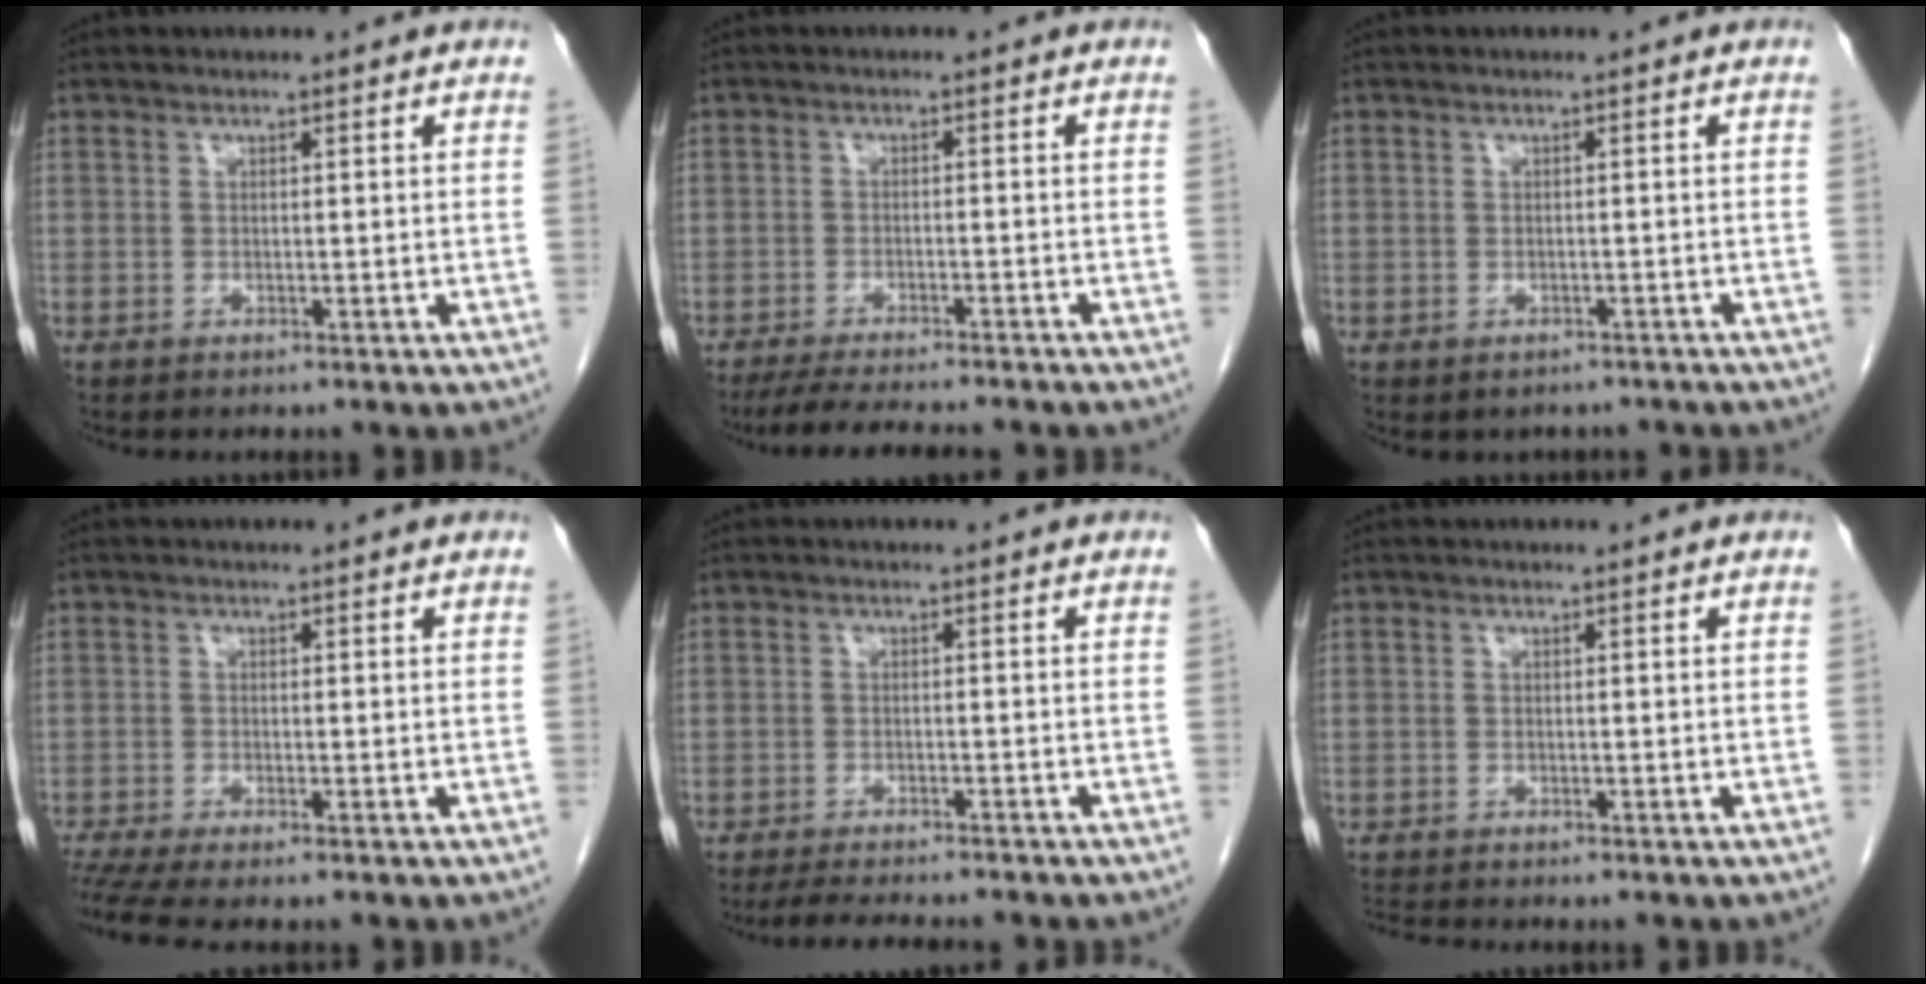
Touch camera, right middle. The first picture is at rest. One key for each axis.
{"total": 9.7, "fx": -8.4, "fy": 1.0, "fz": 4.6, "tx": -0.066, "ty": -0.018, "tz": -0.126}
{"total": 2.8, "fx": -2.3, "fy": 1.5, "fz": 0.5, "tx": -0.006, "ty": 0.005, "tz": -0.027}
{"total": 5.2, "fx": -4.2, "fy": 0.3, "fz": 3.0, "tx": -0.052, "ty": -0.008, "tz": -0.073}
{"total": 7.9, "fx": -6.9, "fy": 0.9, "fz": 3.6, "tx": -0.051, "ty": -0.014, "tz": -0.102}
{"total": 2.6, "fx": -2.4, "fy": 0.2, "fz": 0.9, "tx": -0.017, "ty": -0.009, "tz": -0.040}